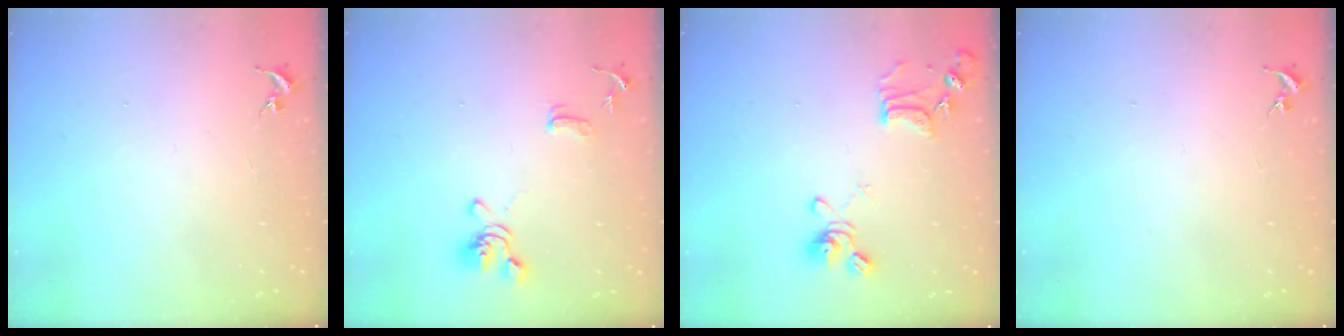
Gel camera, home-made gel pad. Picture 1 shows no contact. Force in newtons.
{"total": 11.5, "press": 11.4, "slide": 1.6}
{"total": 13.1, "press": 13.0, "slide": 1.3}
{"total": 0.0}